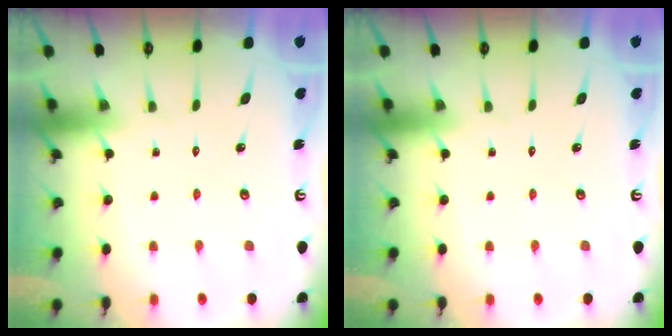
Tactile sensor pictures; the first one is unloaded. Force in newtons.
{"total": 0.0}